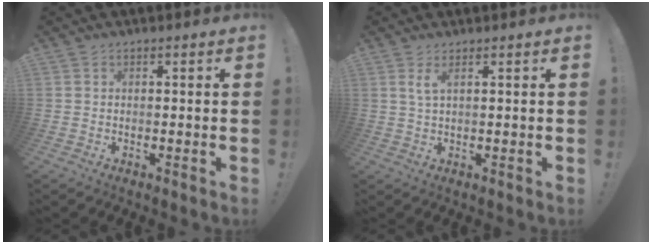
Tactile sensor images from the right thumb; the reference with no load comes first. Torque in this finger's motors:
{"motor_torque": [-0.22, 0.22, 0.33, 0.36, 0.10]}